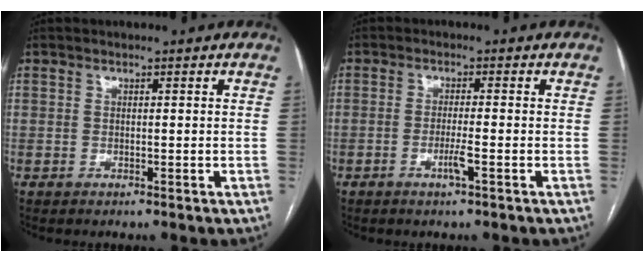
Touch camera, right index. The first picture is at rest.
{"total": 2.6, "force": [-1.2, -0.1, 2.3], "torque": [-0.046, -0.004, -0.023]}